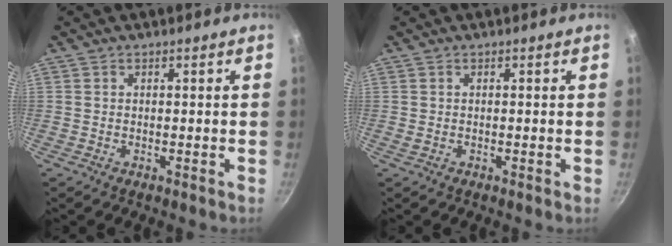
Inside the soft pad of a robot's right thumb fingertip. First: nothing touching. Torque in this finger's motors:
{"motor_torque": [-0.04, 0.10, 0.45, 0.05, -0.03]}